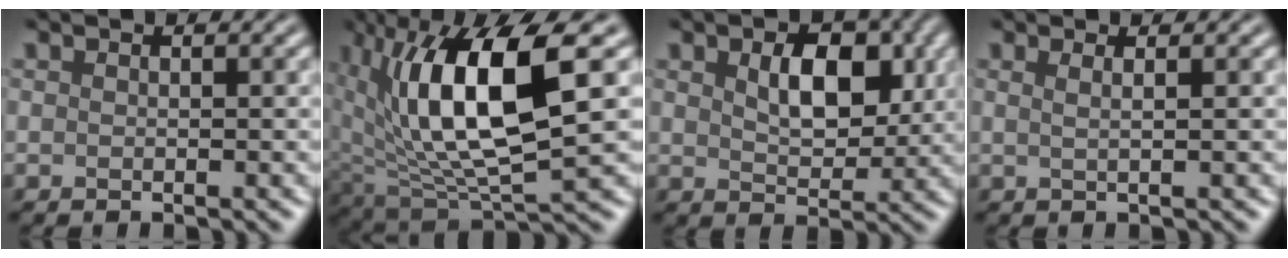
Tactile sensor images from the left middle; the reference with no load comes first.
{"total": 8.9, "force": [0.9, 3.2, 8.3], "torque": [-0.184, -0.035, 0.062]}
{"total": 1.9, "force": [0.4, 0.6, 1.7], "torque": [-0.059, -0.024, 0.044]}
{"total": 0.9, "force": [0.4, -0.1, 0.7], "torque": [-0.020, 0.002, 0.004]}